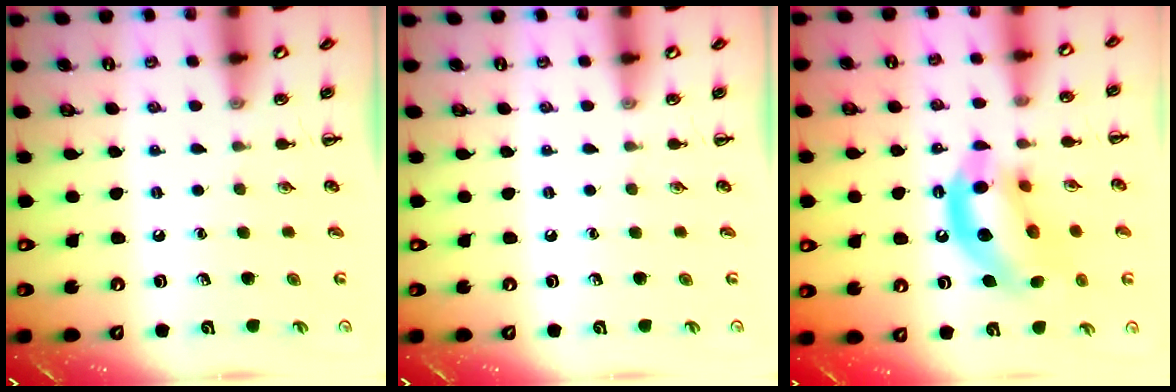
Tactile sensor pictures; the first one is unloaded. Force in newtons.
{"total": 0.0}
{"total": 15.6, "press": 15.2, "slide": 3.3}